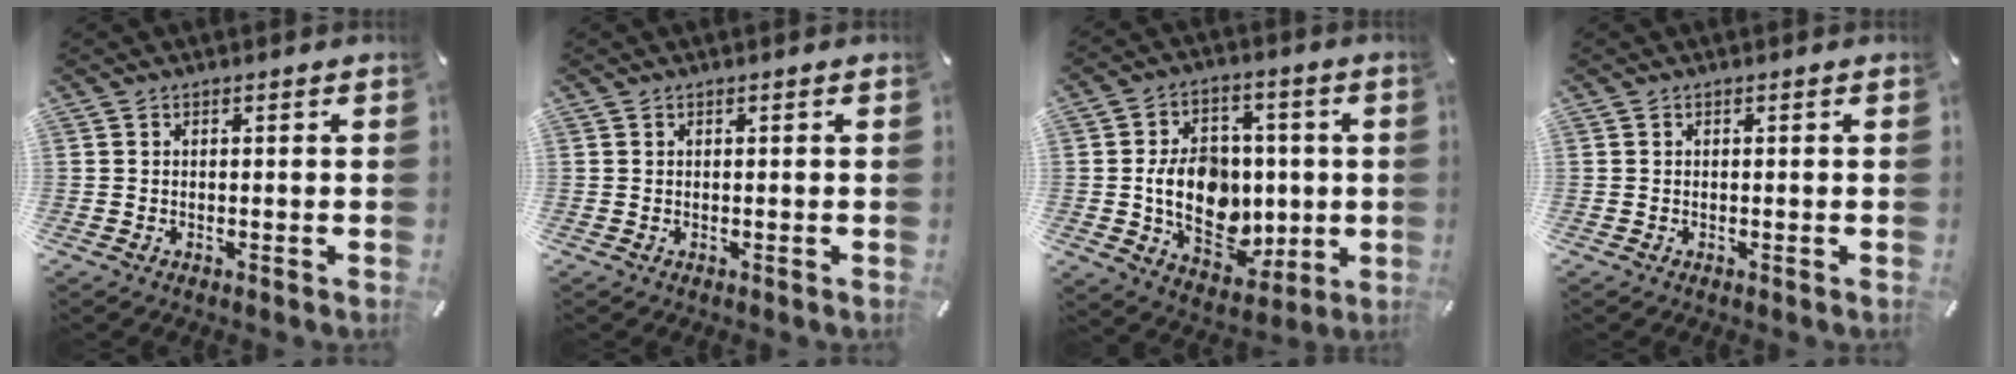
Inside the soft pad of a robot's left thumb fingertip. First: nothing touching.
{"total": 0.0}
{"total": 15.3, "force": [-1.0, 11.8, 9.7], "torque": [-0.178, 0.003, -0.010]}
{"total": 0.0}